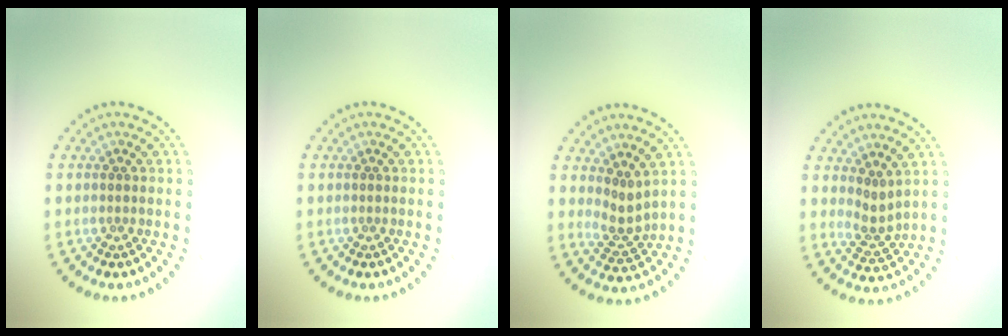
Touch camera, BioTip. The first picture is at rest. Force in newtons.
{"total": 0.0}
{"total": 2.2, "press": 1.5, "slide": 1.6}
{"total": 1.9, "press": 1.3, "slide": 1.5}